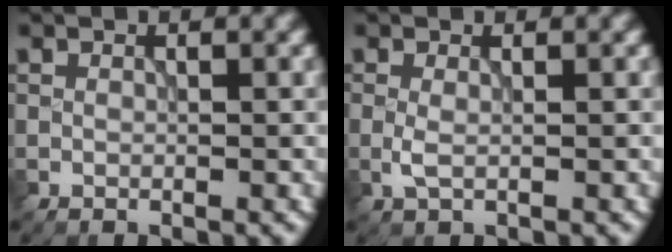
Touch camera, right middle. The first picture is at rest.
{"total": 1.2, "force": [-0.1, 0.4, 1.1], "torque": [-0.027, -0.001, -0.003]}